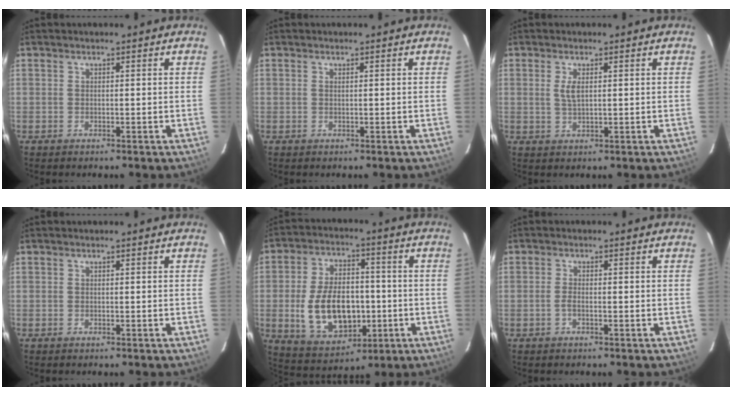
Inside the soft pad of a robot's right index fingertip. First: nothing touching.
{"total": 0.0}
{"total": 2.5, "force": [0.6, 0.9, 2.2], "torque": [-0.045, -0.001, 0.011]}
{"total": 0.0}
{"total": 15.4, "force": [-2.5, 9.6, 11.8], "torque": [-0.240, 0.004, -0.020]}
{"total": 1.3, "force": [-0.5, 0.4, 1.1], "torque": [-0.026, 0.001, -0.010]}